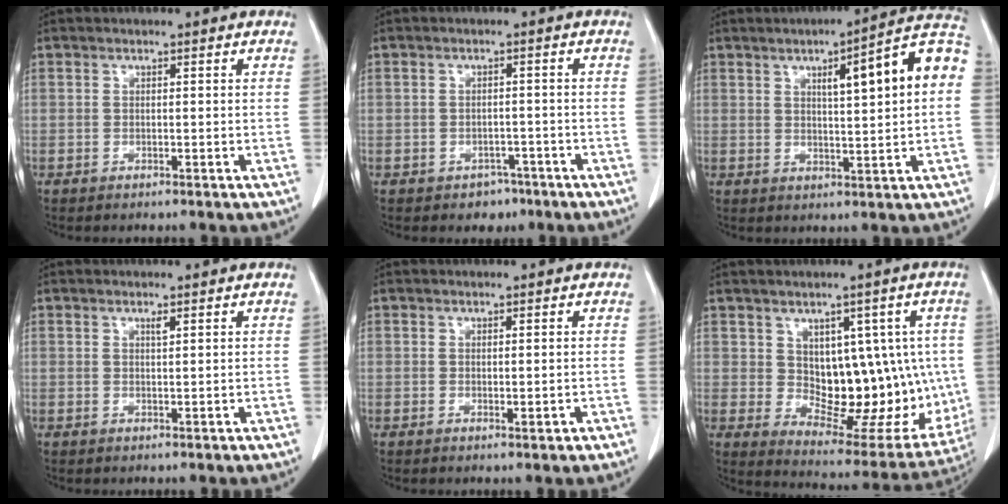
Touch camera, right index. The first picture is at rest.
{"total": 3.2, "force": [-1.9, 2.4, 0.6], "torque": [-0.004, 0.012, -0.020]}
{"total": 12.3, "force": [2.7, 1.0, 12.0], "torque": [-0.165, 0.025, 0.034]}
{"total": 0.9, "force": [0.6, 0.0, 0.7], "torque": [-0.013, -0.005, 0.011]}
{"total": 1.4, "force": [-0.3, 0.3, 1.3], "torque": [-0.020, -0.006, 0.000]}
{"total": 15.6, "force": [0.9, 8.3, 13.1], "torque": [-0.150, 0.010, 0.038]}